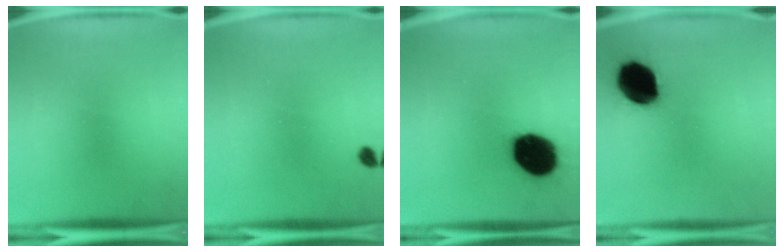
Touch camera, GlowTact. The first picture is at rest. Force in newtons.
{"total": 1.2}
{"total": 19.1}
{"total": 17.9}